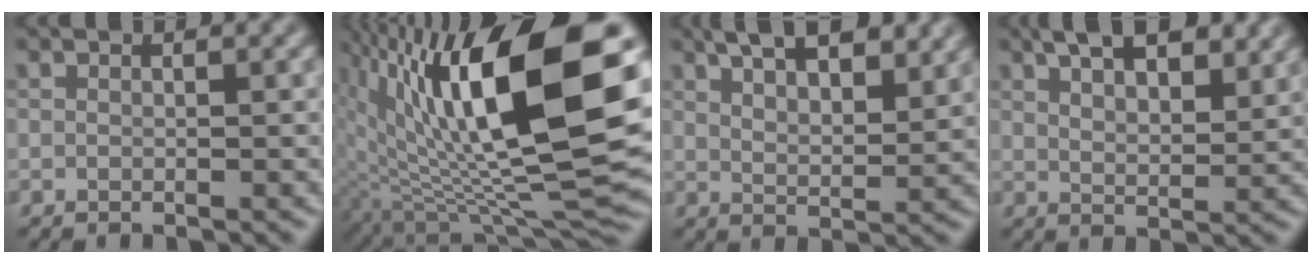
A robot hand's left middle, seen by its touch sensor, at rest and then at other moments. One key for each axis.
{"total": 17.4, "fx": 4.0, "fy": 6.5, "fz": 15.7, "tx": -0.254, "ty": 0.004, "tz": 0.073}
{"total": 8.2, "fx": 5.4, "fy": 3.1, "fz": 5.3, "tx": -0.064, "ty": 0.021, "tz": 0.064}
{"total": 7.1, "fx": 4.6, "fy": 2.8, "fz": 4.7, "tx": -0.062, "ty": 0.019, "tz": 0.059}